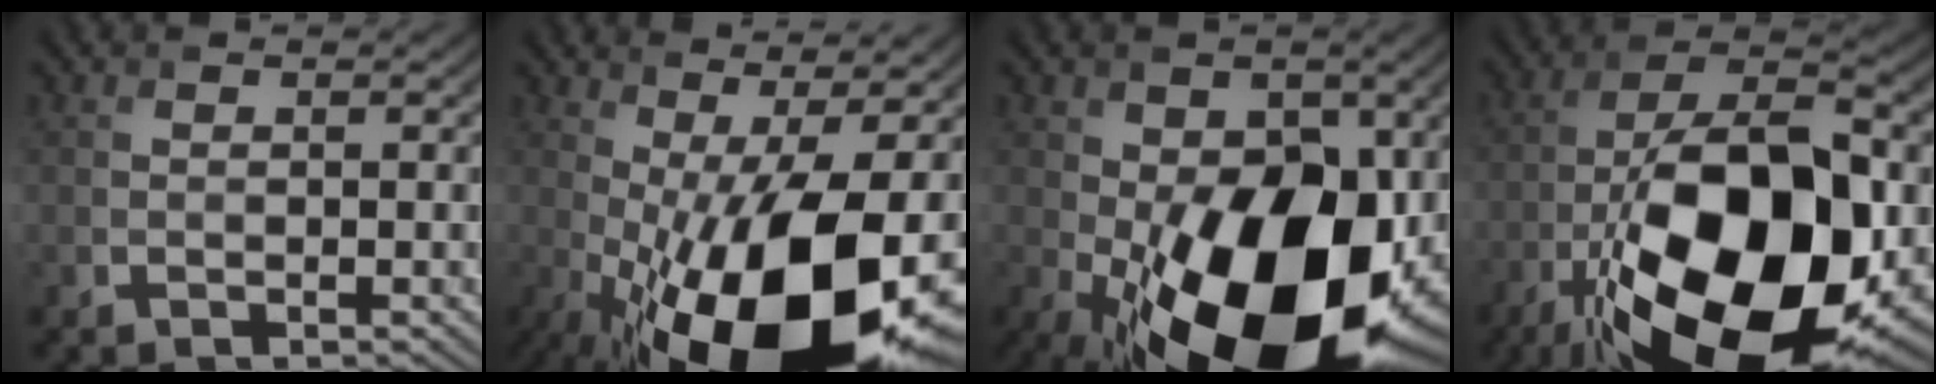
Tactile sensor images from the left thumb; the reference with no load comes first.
{"total": 20.1, "force": [-5.5, 7.1, 17.9], "torque": [-0.293, -0.017, -0.082]}
{"total": 20.0, "force": [-5.2, 11.3, 15.7], "torque": [-0.253, -0.044, -0.066]}
{"total": 20.4, "force": [-7.2, 9.4, 16.7], "torque": [-0.309, -0.010, -0.124]}